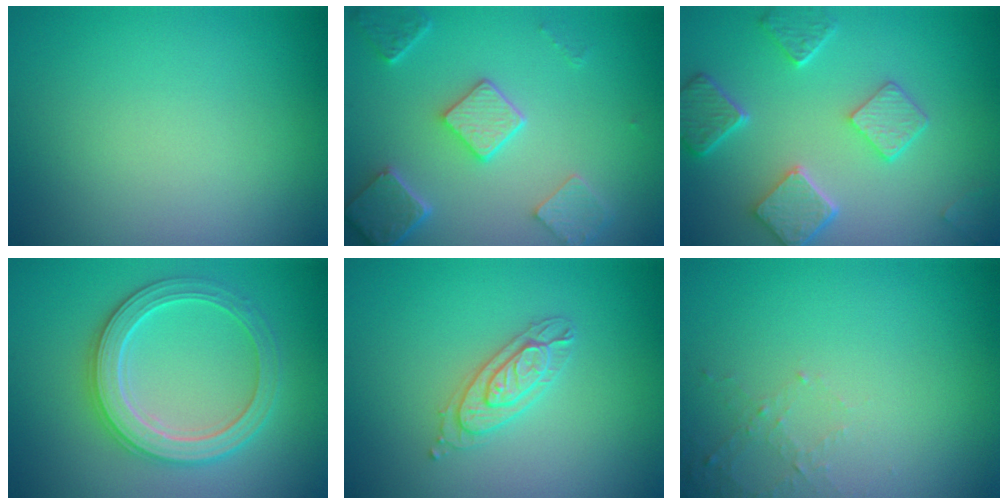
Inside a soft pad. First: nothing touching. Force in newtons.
{"total": 4.9, "press": 3.8, "slide": 3.1}
{"total": 4.8, "press": 3.9, "slide": 2.9}
{"total": 3.9, "press": 3.8, "slide": 0.9}
{"total": 2.2, "press": 2.1, "slide": 0.4}
{"total": 1.3, "press": 1.3, "slide": 0.4}